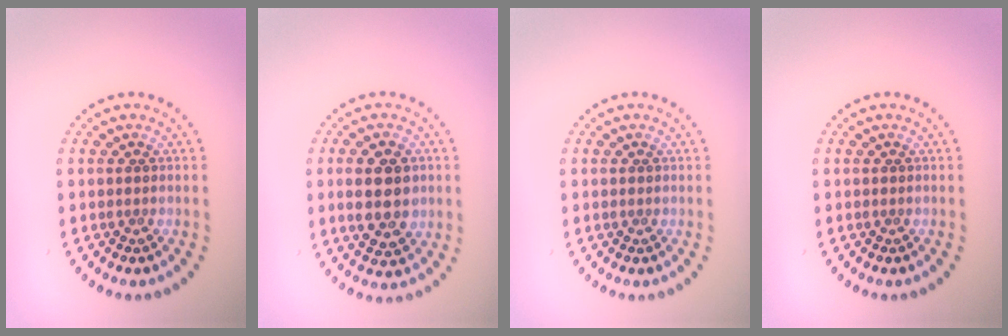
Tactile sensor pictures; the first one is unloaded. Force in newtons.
{"total": 4.8, "press": 4.8, "slide": 0.3}
{"total": 0.0}
{"total": 0.0}